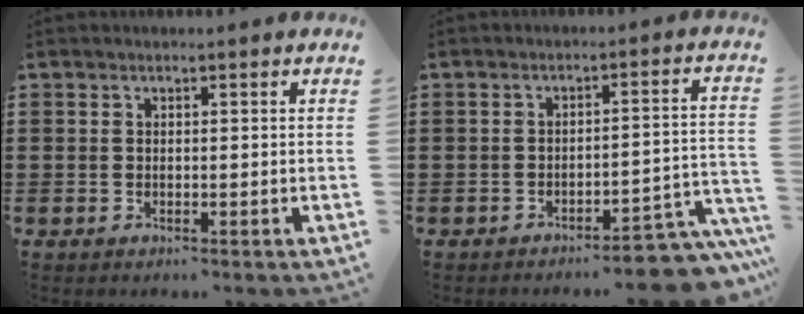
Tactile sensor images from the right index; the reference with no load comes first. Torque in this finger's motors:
{"motor_torque": [0.04, -0.02, -0.36, -0.21]}